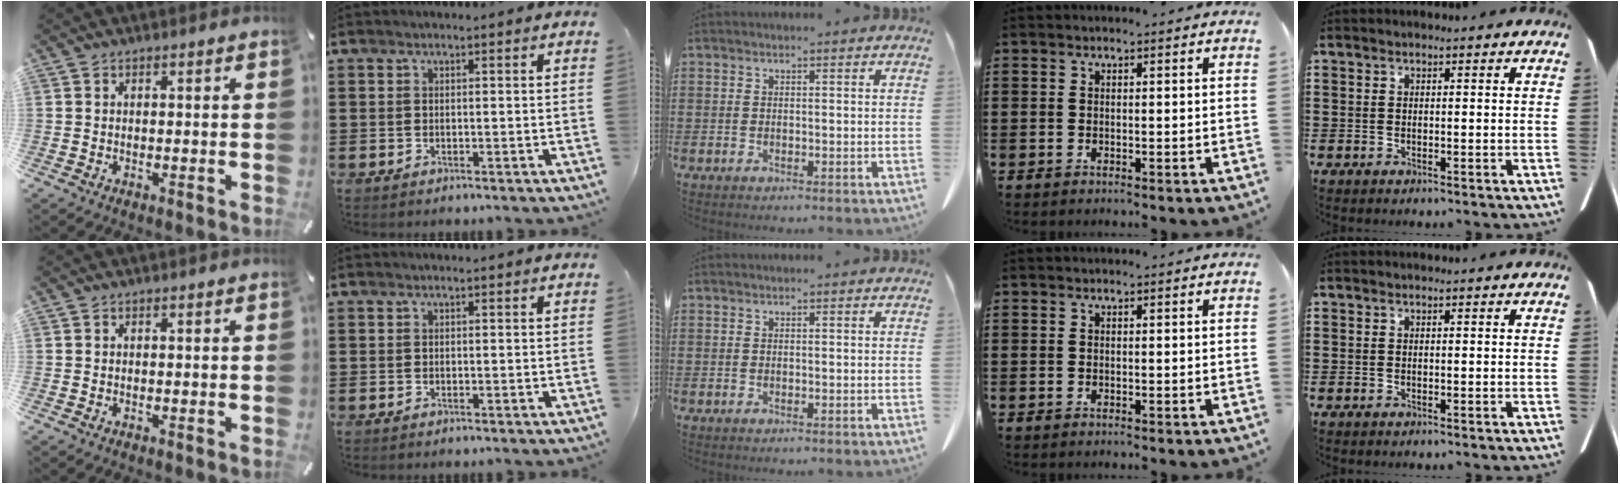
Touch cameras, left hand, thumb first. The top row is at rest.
{}